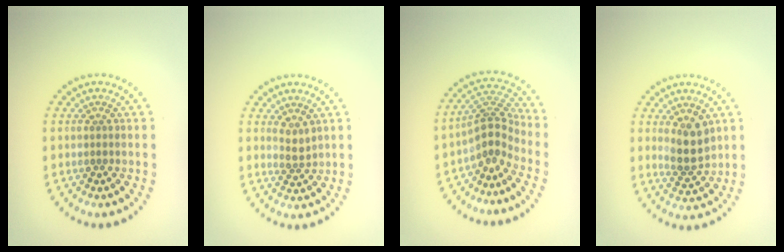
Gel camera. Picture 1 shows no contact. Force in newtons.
{"total": 1.6, "press": 1.2, "slide": 1.0}
{"total": 3.4, "press": 2.4, "slide": 2.5}
{"total": 3.6, "press": 3.4, "slide": 1.4}